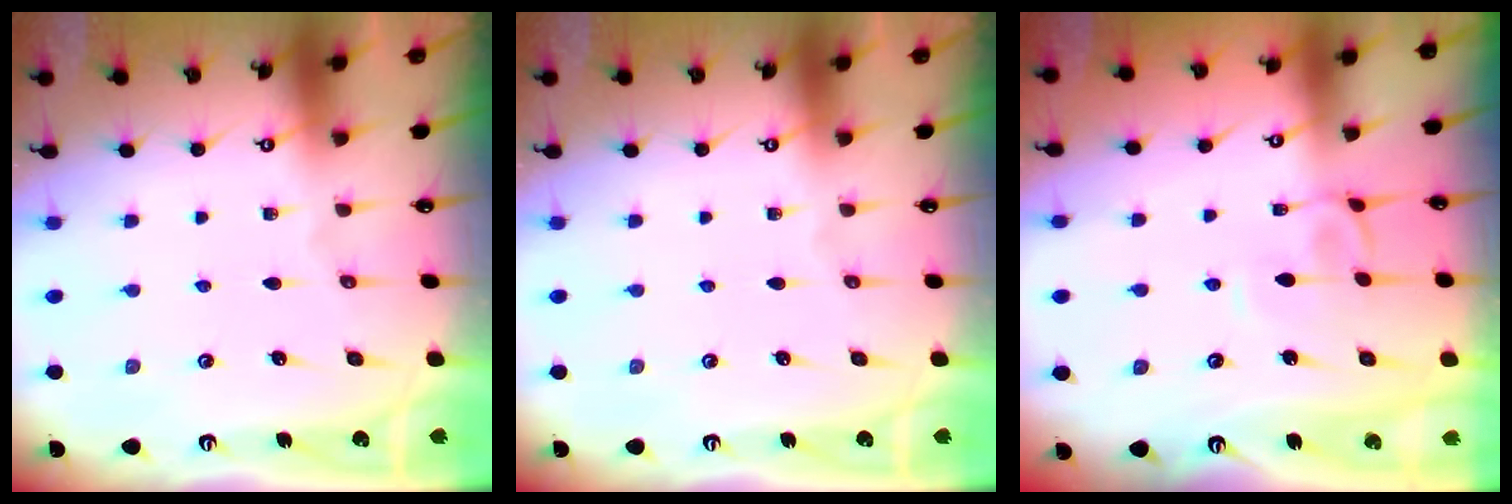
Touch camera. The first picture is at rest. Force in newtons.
{"total": 0.0}
{"total": 3.8, "press": 3.8, "slide": 0.1}